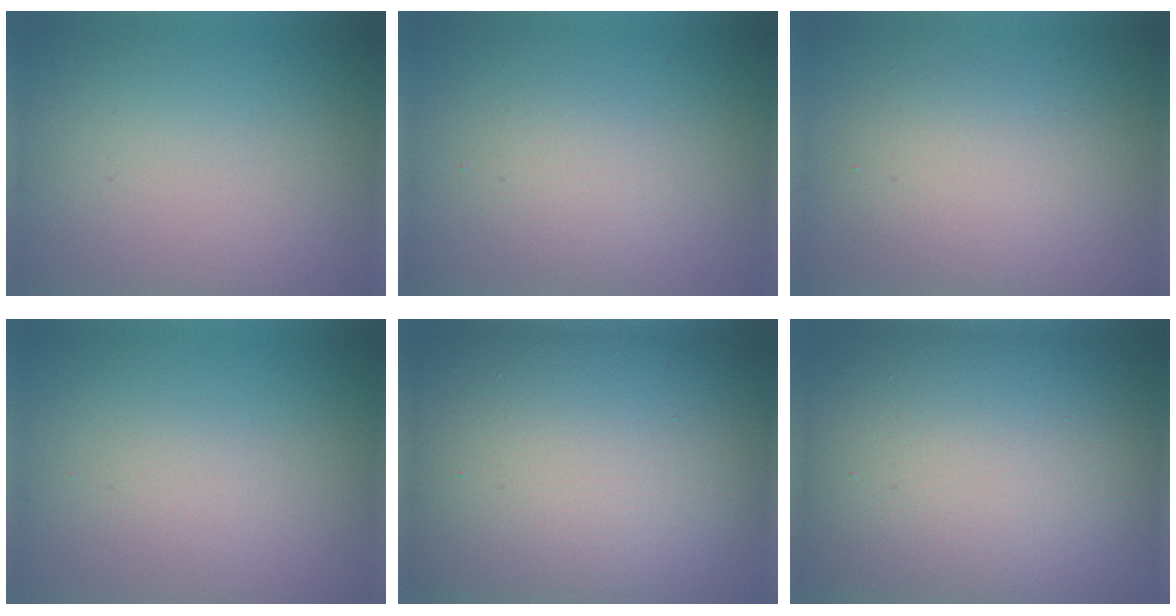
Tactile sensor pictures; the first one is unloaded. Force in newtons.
{"total": 2.3, "press": 2.3, "slide": 0.1}
{"total": 3.8, "press": 3.8, "slide": 0.4}
{"total": 1.2, "press": 1.2, "slide": 0.1}
{"total": 22.3, "press": 22.3, "slide": 1.1}
{"total": 18.0, "press": 18.0, "slide": 0.8}